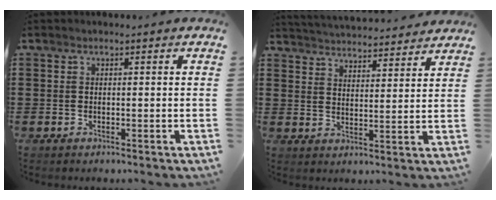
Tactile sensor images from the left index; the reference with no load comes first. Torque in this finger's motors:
{"motor_torque": [1.12, -1.03, 0.80, 0.15]}